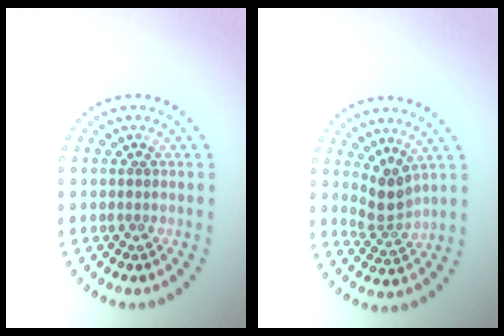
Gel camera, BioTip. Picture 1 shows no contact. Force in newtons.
{"total": 2.4, "press": 1.7, "slide": 1.8}